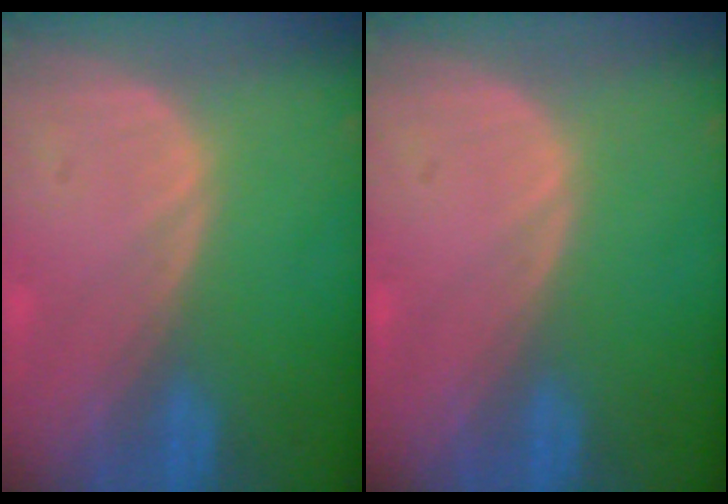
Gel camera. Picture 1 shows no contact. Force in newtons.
{"total": 0.0}